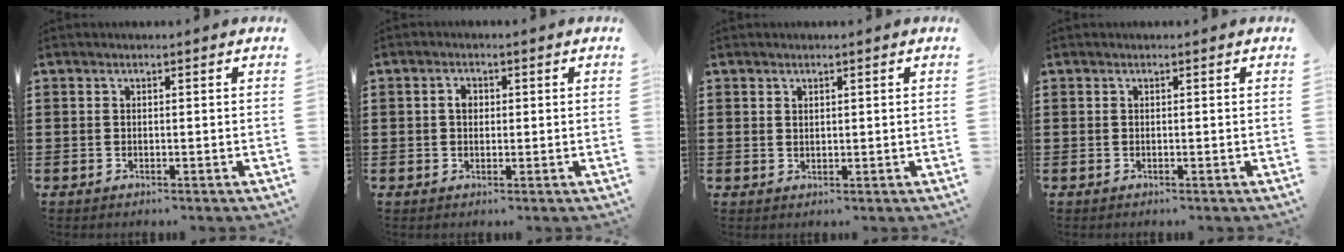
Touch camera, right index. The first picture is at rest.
{"total": 2.0, "force": [0.2, 1.5, 1.4], "torque": [-0.029, 0.009, 0.002]}
{"total": 1.1, "force": [0.9, 0.6, 0.2], "torque": [-0.005, 0.003, 0.017]}
{"total": 0.0}